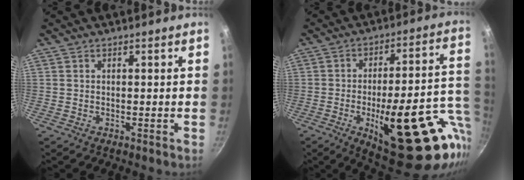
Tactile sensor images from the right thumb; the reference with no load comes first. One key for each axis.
{"total": 27.3, "fx": -8.0, "fy": 10.1, "fz": 24.1, "tx": -0.288, "ty": 0.014, "tz": -0.096}